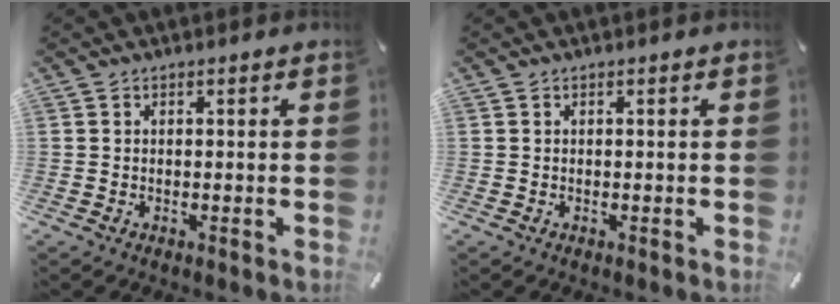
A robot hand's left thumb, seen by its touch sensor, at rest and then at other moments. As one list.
[{"total": 0.0}]